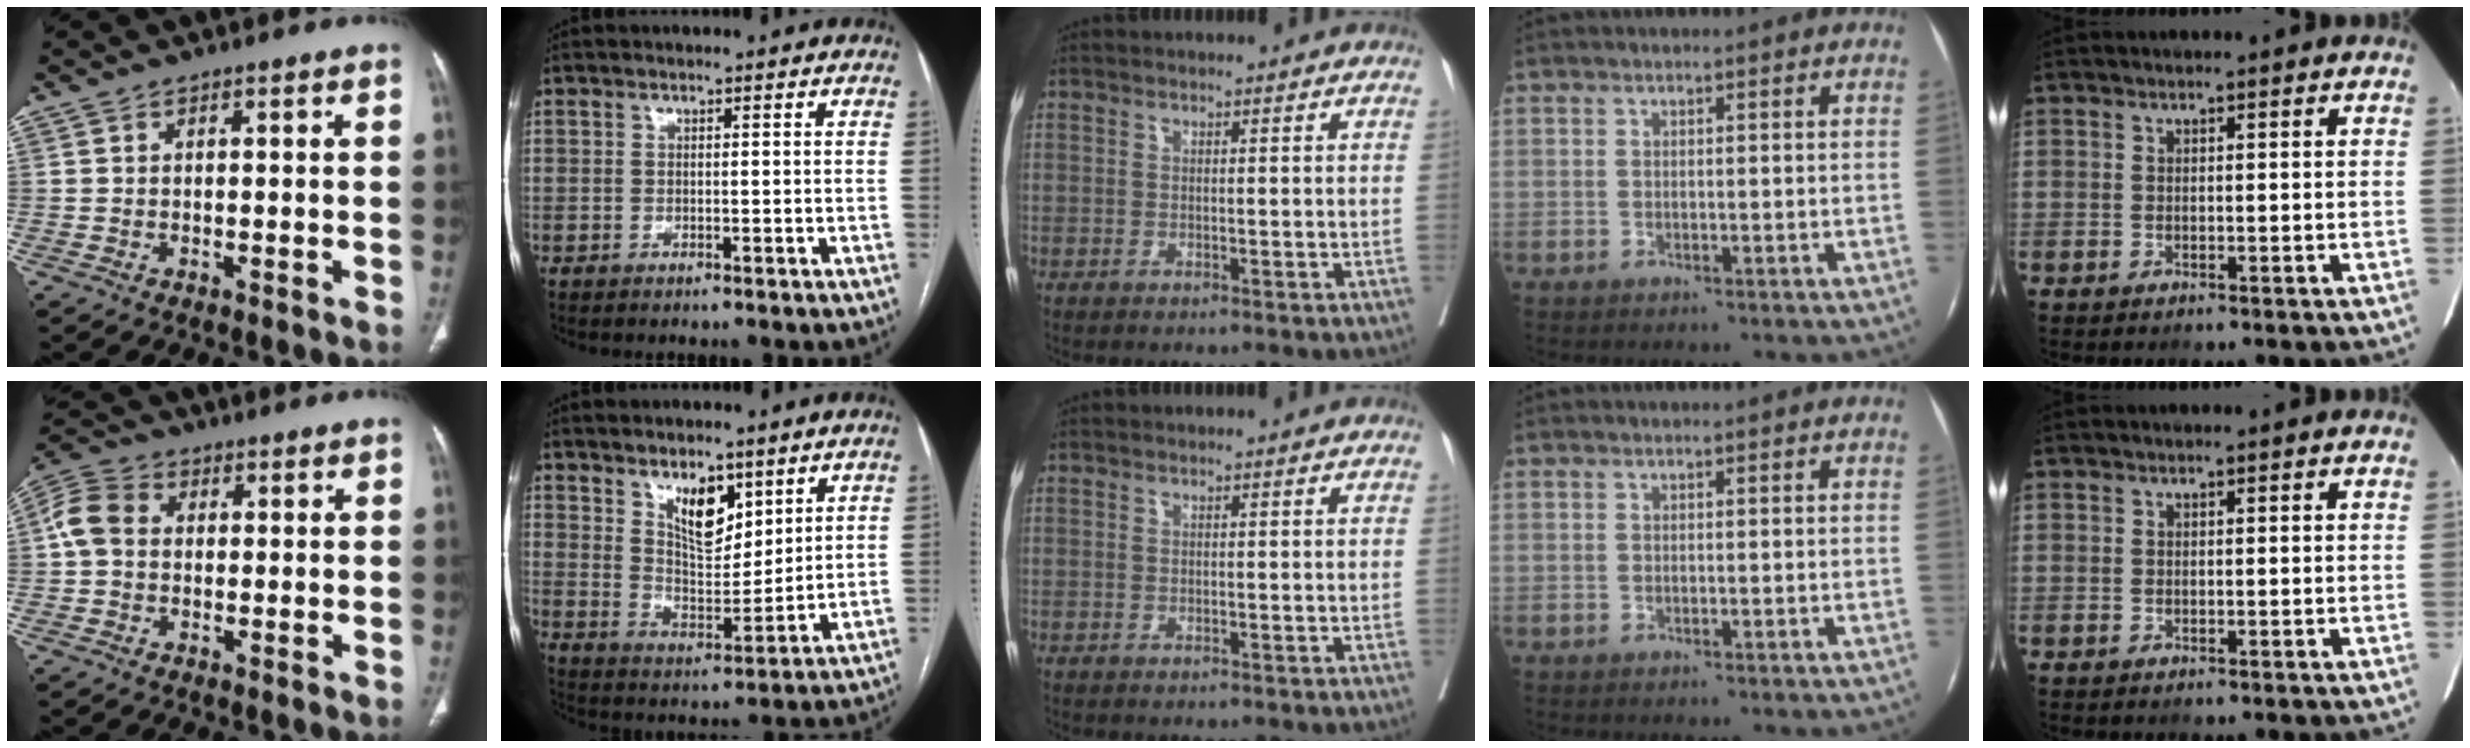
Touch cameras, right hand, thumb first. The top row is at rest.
{"thumb": {"total": 6.8, "force": [0.4, 5.4, 4.1], "torque": [-0.081, 0.021, 0.000]}, "index": {"total": 8.1, "force": [4.7, 3.6, 5.6], "torque": [-0.097, -0.007, 0.092]}}